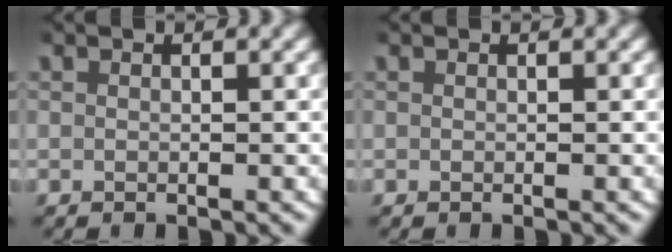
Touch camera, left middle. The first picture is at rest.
{"total": 0.0}